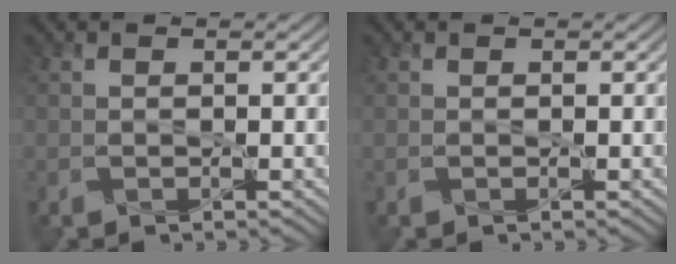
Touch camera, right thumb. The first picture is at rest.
{"total": 0.0}